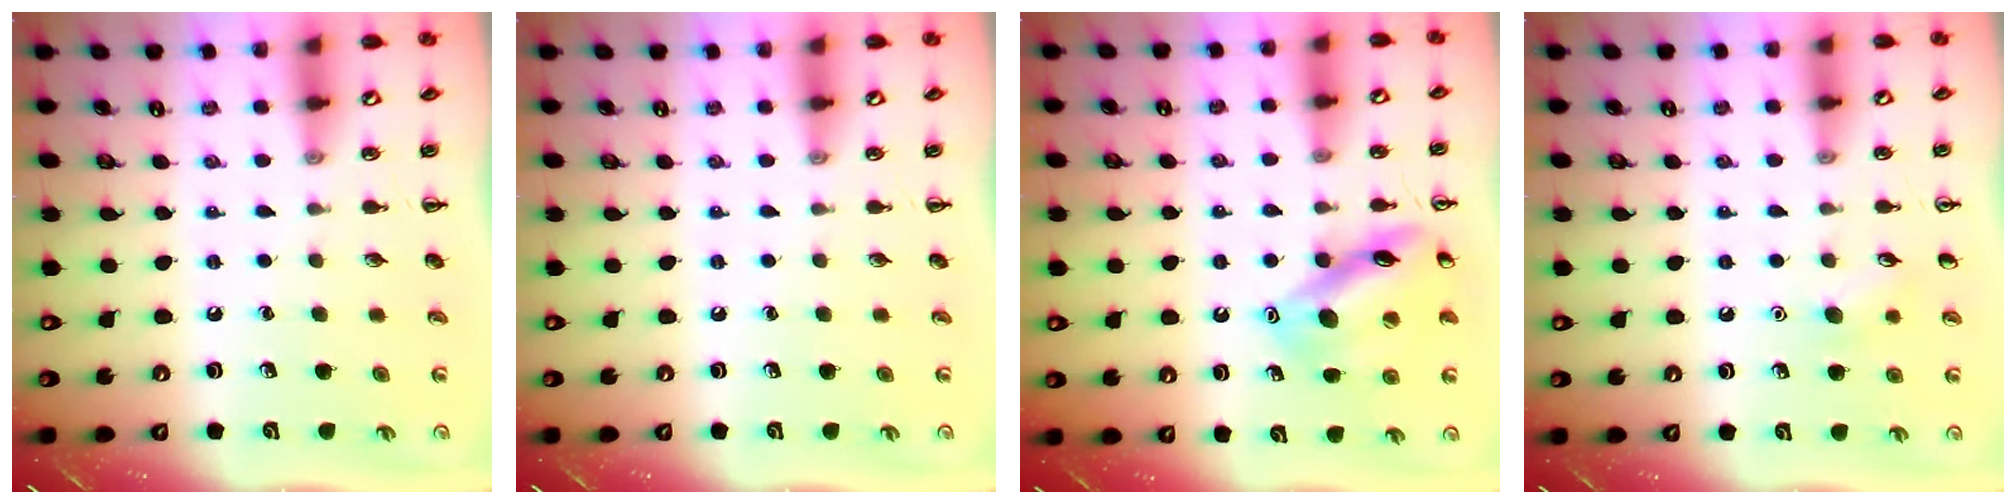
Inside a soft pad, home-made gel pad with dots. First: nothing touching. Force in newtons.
{"total": 0.0}
{"total": 14.9, "press": 14.8, "slide": 1.4}
{"total": 5.4, "press": 5.2, "slide": 1.4}